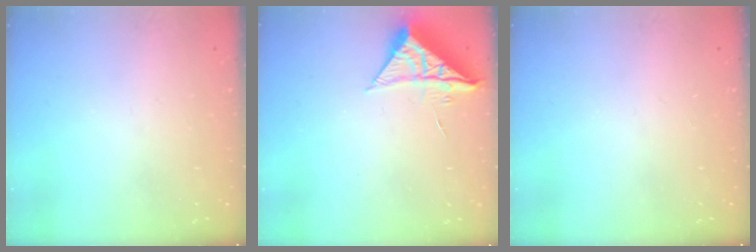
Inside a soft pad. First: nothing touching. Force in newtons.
{"total": 8.6, "press": 8.6, "slide": 0.2}
{"total": 0.0}